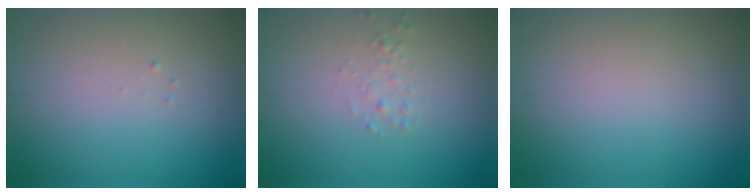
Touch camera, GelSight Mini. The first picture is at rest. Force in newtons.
{"total": 0.8, "press": 0.7, "slide": 0.1}
{"total": 0.0}